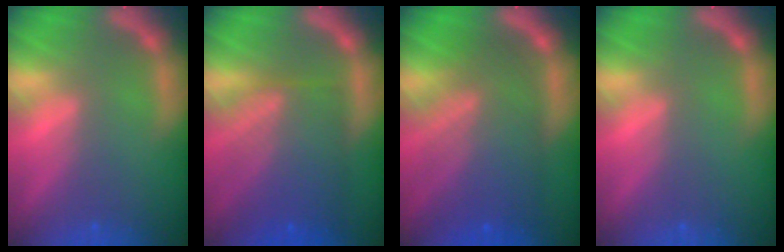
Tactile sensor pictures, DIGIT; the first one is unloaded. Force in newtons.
{"total": 8.6}
{"total": 9.5}
{"total": 0.0}